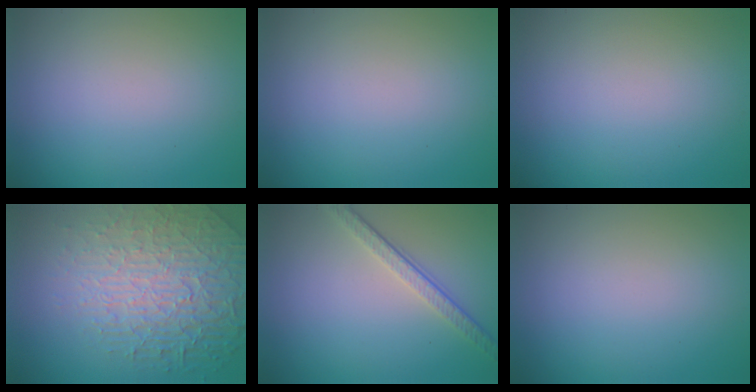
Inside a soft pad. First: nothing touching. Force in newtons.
{"total": 0.0}
{"total": 0.0}
{"total": 7.8, "press": 5.9, "slide": 5.1}
{"total": 3.5, "press": 2.6, "slide": 2.4}
{"total": 0.0}